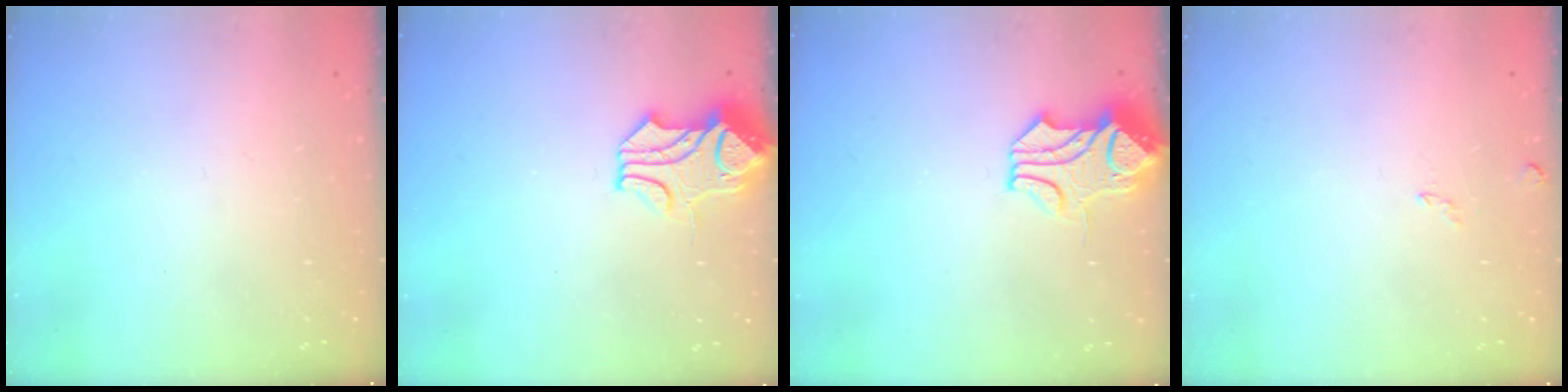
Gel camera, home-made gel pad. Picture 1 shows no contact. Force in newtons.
{"total": 1.5, "press": 0.8, "slide": 1.3}
{"total": 1.5, "press": 0.8, "slide": 1.3}
{"total": 2.6, "press": 2.5, "slide": 0.5}